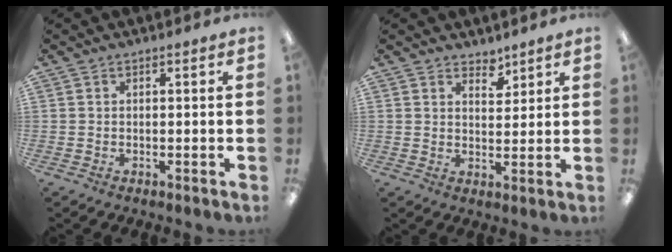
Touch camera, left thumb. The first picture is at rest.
{"total": 4.0, "force": [3.5, 1.8, 0.7], "torque": [0.001, -0.025, 0.061]}